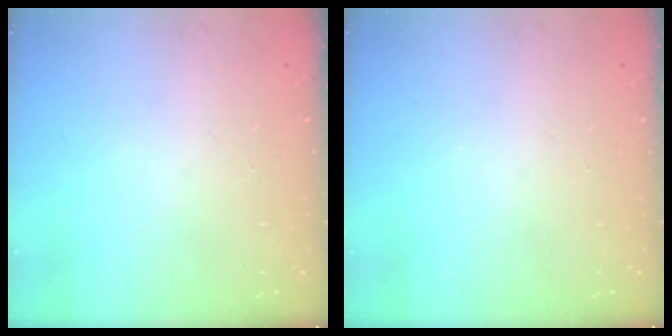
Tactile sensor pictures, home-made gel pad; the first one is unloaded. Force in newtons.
{"total": 0.0}